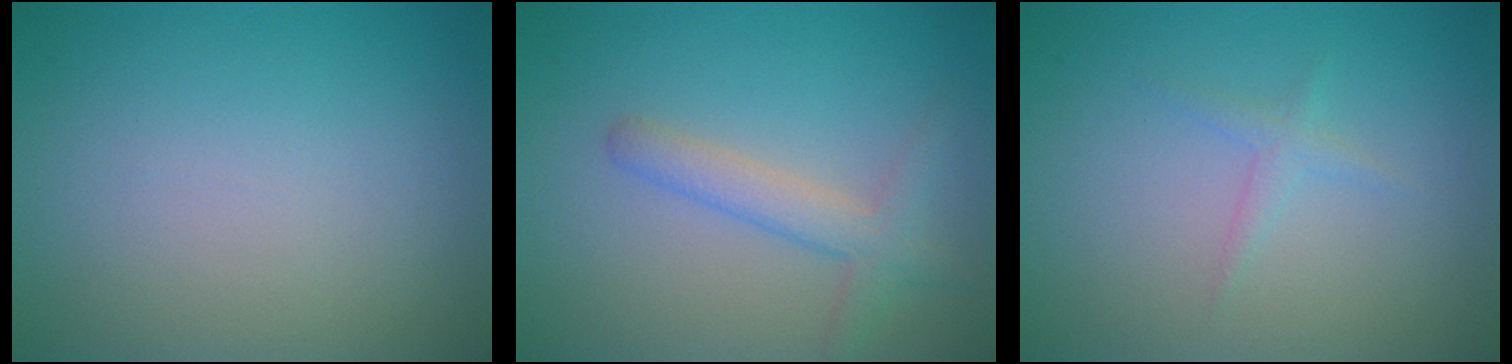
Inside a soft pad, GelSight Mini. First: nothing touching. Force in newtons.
{"total": 2.8, "press": 2.8, "slide": 0.1}
{"total": 1.0, "press": 1.0, "slide": 0.1}